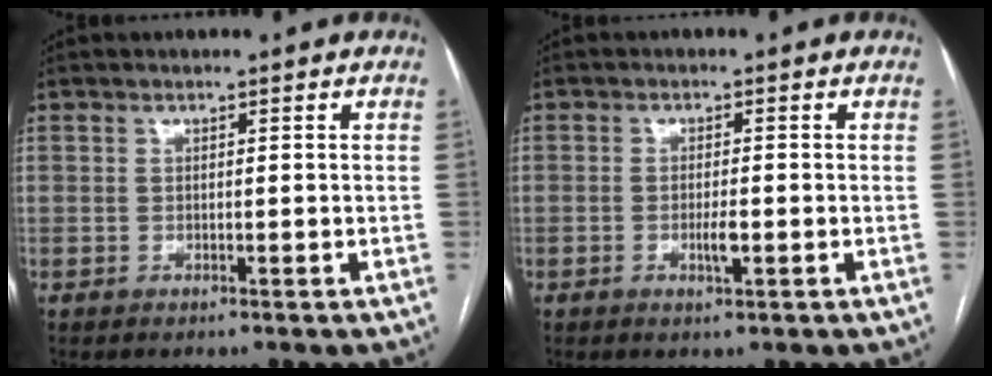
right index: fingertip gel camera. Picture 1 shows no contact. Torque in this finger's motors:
{"motor_torque": [0.69, 0.12, 0.11, 0.04]}